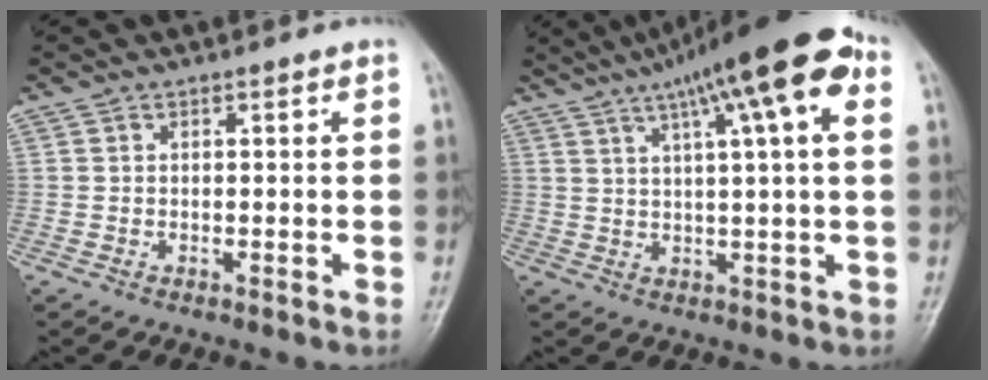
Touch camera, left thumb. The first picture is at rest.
{"total": 16.9, "force": [7.6, 3.2, 14.8], "torque": [-0.227, 0.020, 0.110]}